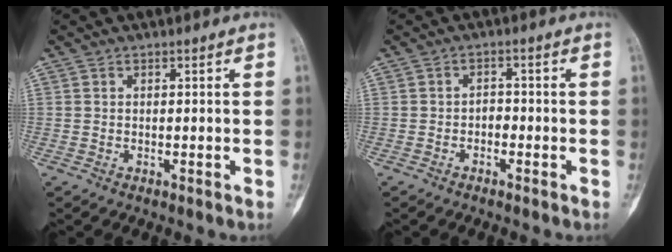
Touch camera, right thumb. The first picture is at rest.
{"total": 1.7, "force": [-1.0, 1.1, 0.9], "torque": [-0.004, 0.015, -0.020]}